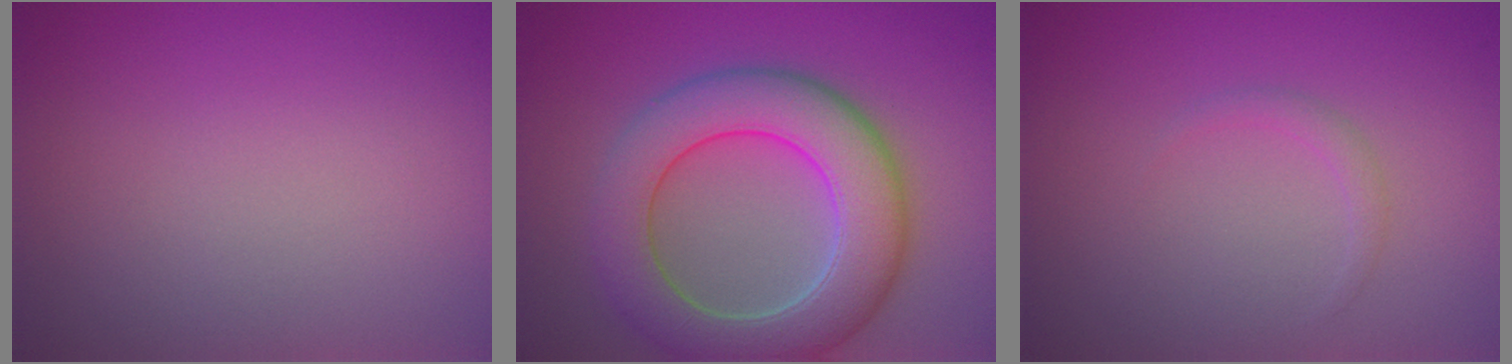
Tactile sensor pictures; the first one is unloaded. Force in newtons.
{"total": 8.4, "press": 8.3, "slide": 0.5}
{"total": 0.8, "press": 0.8, "slide": 0.1}